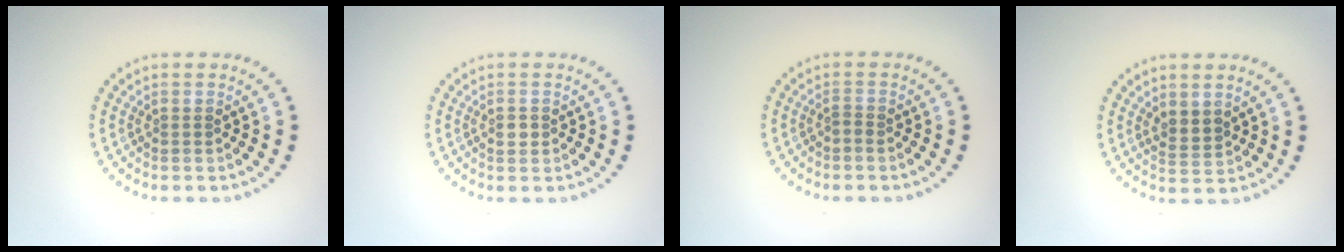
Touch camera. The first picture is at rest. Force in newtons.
{"total": 1.3, "press": 1.3, "slide": 0.3}
{"total": 0.6, "press": 0.3, "slide": 0.5}
{"total": 1.6, "press": 1.4, "slide": 0.9}